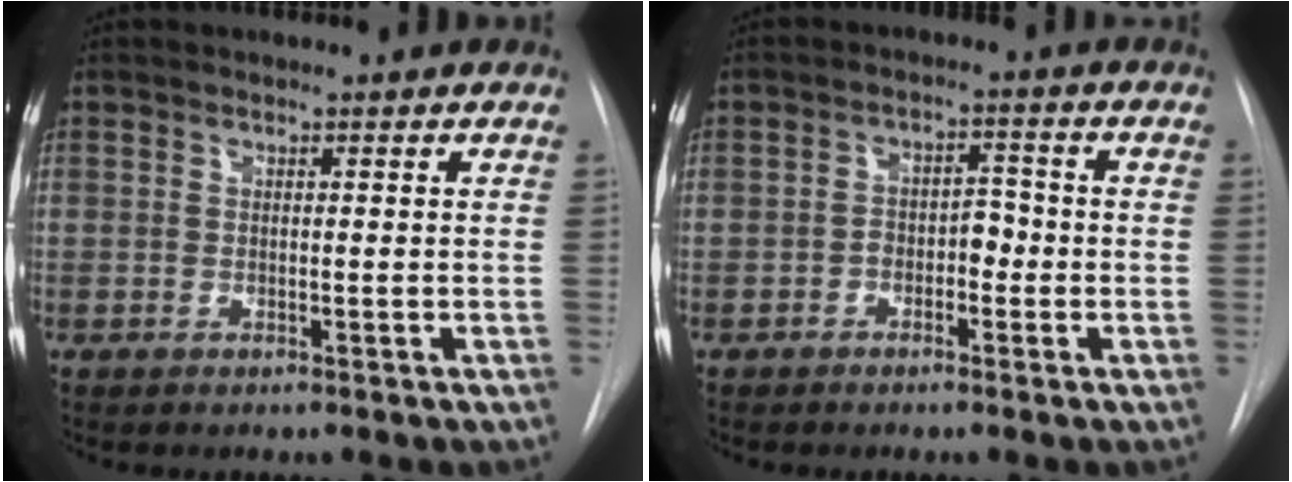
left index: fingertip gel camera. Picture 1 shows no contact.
{"total": 3.6, "force": [-1.7, 2.0, 2.4], "torque": [-0.032, 0.013, -0.029]}